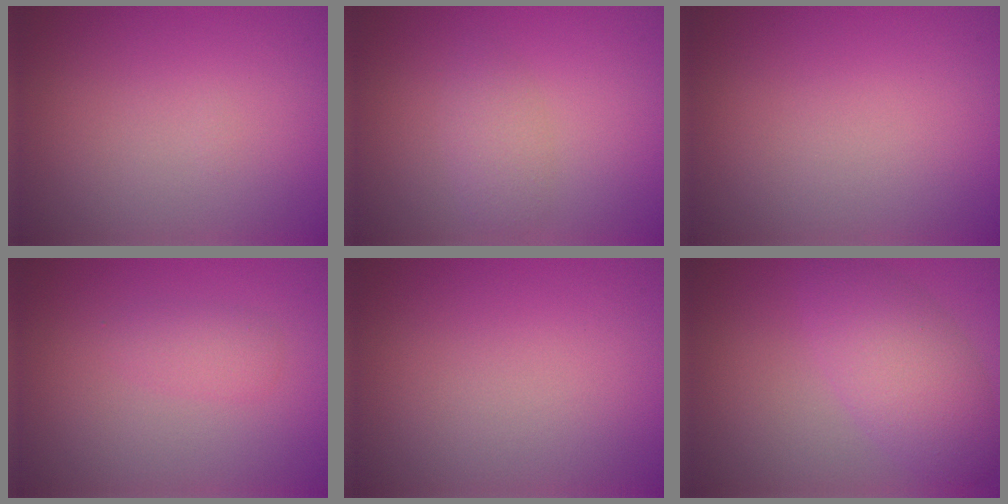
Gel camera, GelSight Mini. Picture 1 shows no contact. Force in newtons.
{"total": 1.8, "press": 1.8, "slide": 0.0}
{"total": 0.0}
{"total": 1.4, "press": 1.4, "slide": 0.0}
{"total": 0.0}
{"total": 4.8, "press": 4.8, "slide": 0.1}